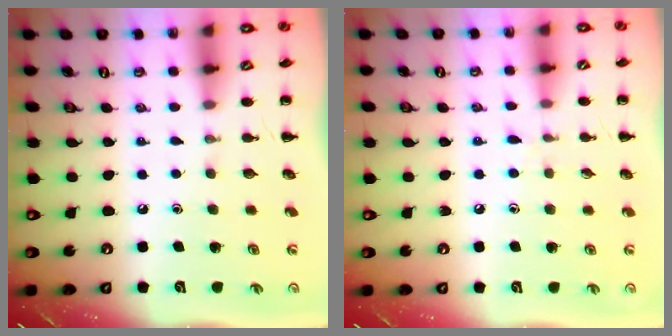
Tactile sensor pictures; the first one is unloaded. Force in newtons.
{"total": 5.6, "press": 5.0, "slide": 2.4}